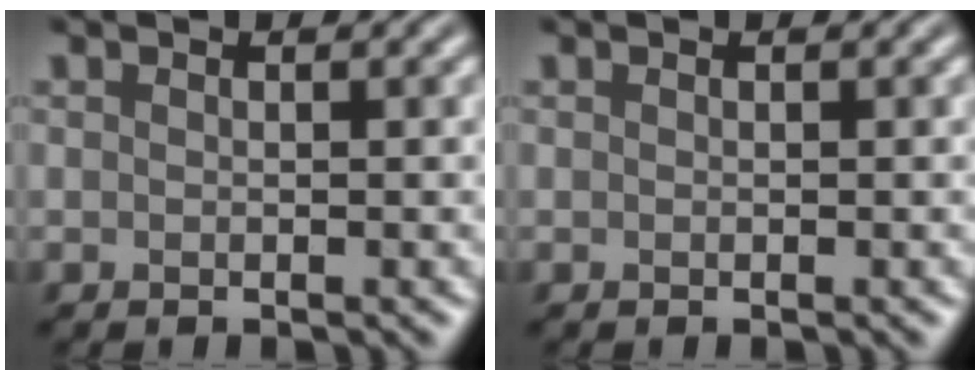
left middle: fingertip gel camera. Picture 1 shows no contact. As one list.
[{"total": 0.0}]